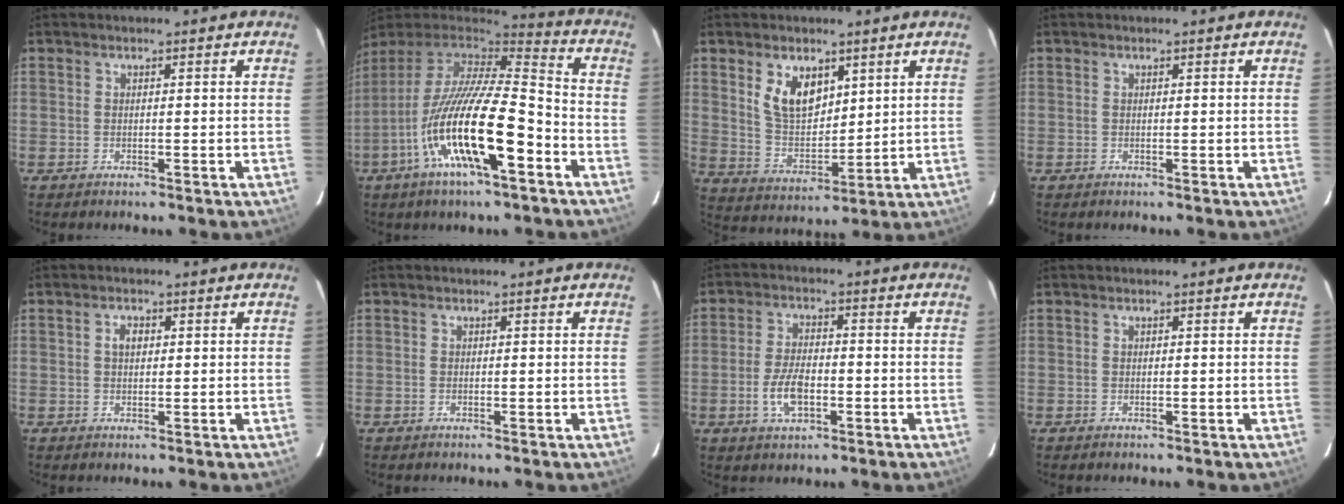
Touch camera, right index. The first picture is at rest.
{"total": 21.7, "force": [-9.0, 5.3, 19.0], "torque": [-0.344, -0.039, -0.169]}
{"total": 9.5, "force": [4.5, 5.7, 6.3], "torque": [-0.115, 0.006, 0.096]}
{"total": 0.0}
{"total": 1.9, "force": [0.4, 1.3, 1.4], "torque": [-0.023, 0.007, 0.007]}
{"total": 0.0}
{"total": 6.8, "force": [-2.3, 3.3, 5.5], "torque": [-0.116, 0.000, -0.040]}
{"total": 0.0}